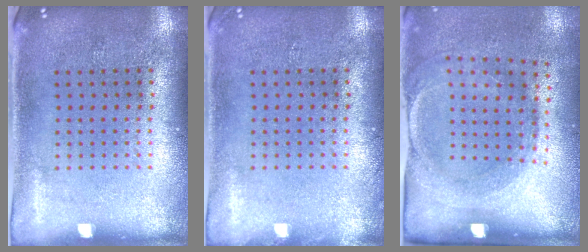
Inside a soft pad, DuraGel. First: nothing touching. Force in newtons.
{"total": 0.6, "press": 0.6, "slide": 0.1}
{"total": 1.7, "press": 1.2, "slide": 1.1}